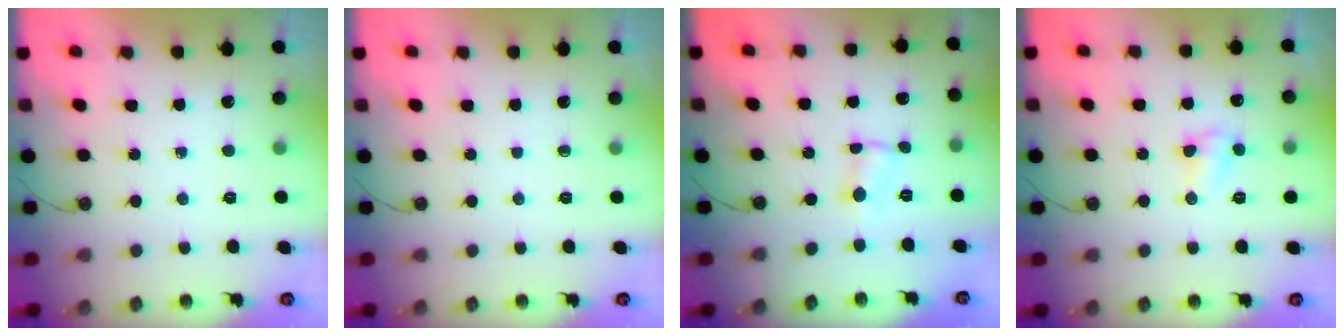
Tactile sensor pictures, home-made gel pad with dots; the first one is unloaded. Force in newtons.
{"total": 0.0}
{"total": 1.9, "press": 1.9, "slide": 0.2}
{"total": 4.2, "press": 4.2, "slide": 0.5}